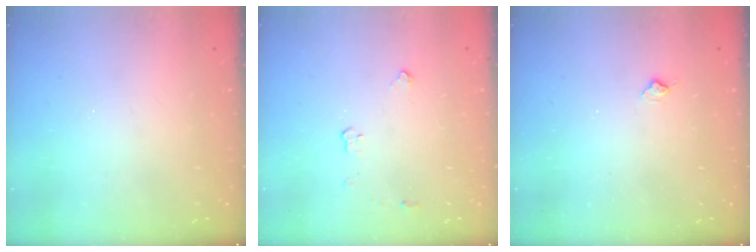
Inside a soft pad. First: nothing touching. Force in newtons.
{"total": 2.8, "press": 2.8, "slide": 0.5}
{"total": 4.7, "press": 4.7, "slide": 0.6}